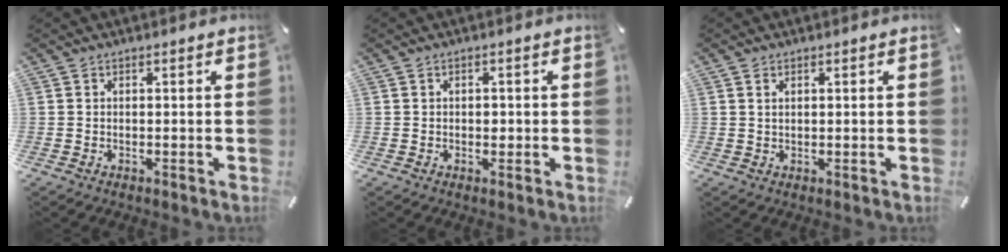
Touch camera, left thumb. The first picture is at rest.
{"total": 1.3, "force": [-0.2, 1.0, 0.9], "torque": [-0.010, 0.000, -0.006]}
{"total": 1.1, "force": [0.5, 0.6, 0.7], "torque": [-0.016, 0.002, 0.008]}